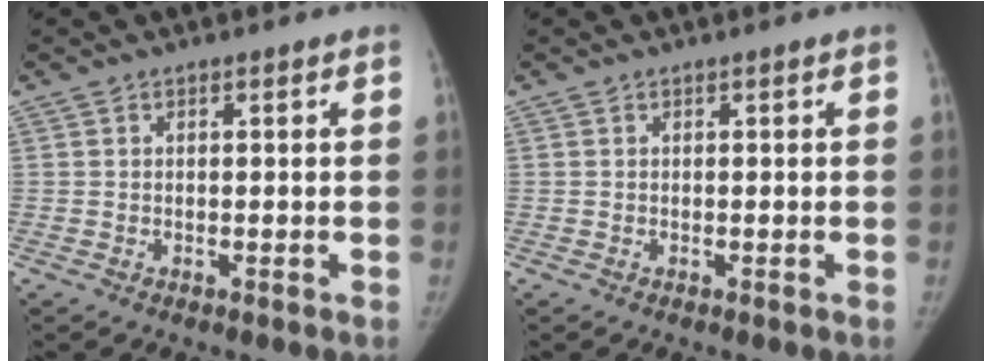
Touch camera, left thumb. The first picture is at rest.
{"total": 0.0}